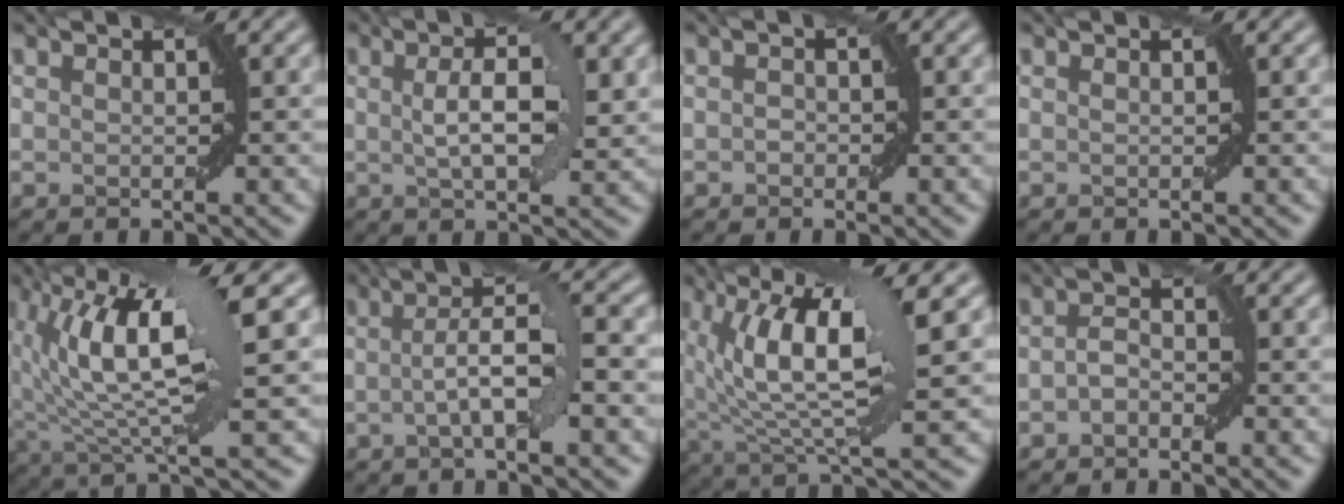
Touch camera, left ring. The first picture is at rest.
{"total": 5.5, "force": [1.0, 1.7, 5.1], "torque": [-0.084, 0.004, 0.015]}
{"total": 0.7, "force": [-0.2, 0.6, 0.4], "torque": [-0.005, -0.001, -0.005]}
{"total": 0.0}
{"total": 9.5, "force": [2.9, 2.1, 8.8], "torque": [-0.171, 0.009, 0.055]}
{"total": 4.8, "force": [-0.5, 0.7, 4.7], "torque": [-0.084, 0.011, -0.013]}
{"total": 9.2, "force": [3.2, 2.1, 8.3], "torque": [-0.158, 0.008, 0.061]}
{"total": 1.5, "force": [-0.8, 0.8, 1.1], "torque": [-0.021, 0.006, -0.018]}